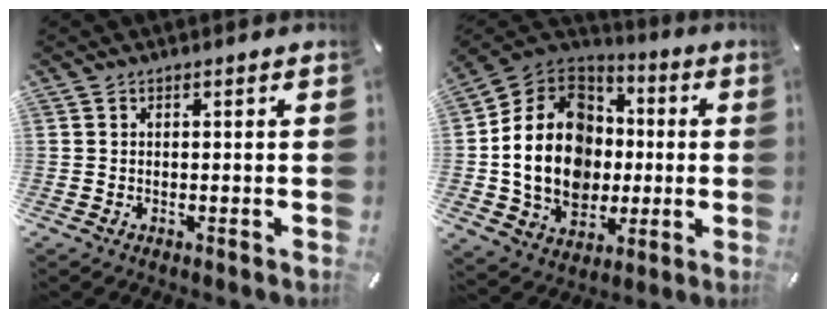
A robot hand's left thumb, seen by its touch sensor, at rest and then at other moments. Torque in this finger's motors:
{"motor_torque": [1.33, 1.30, 2.58, 0.19, 0.29]}